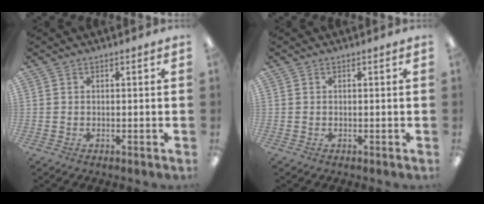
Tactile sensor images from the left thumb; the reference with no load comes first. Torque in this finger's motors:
{"motor_torque": [-0.05, -0.01, 0.09, -0.09, 0.00]}